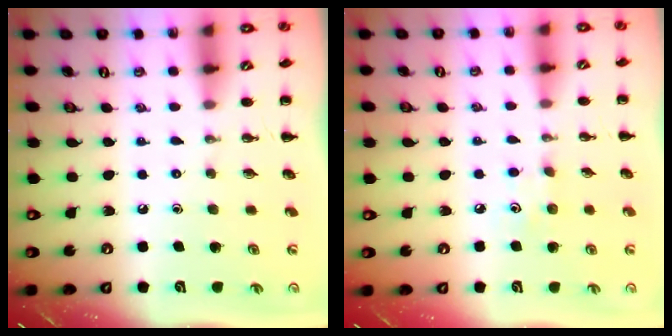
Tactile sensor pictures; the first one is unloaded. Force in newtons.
{"total": 3.5, "press": 3.3, "slide": 1.1}